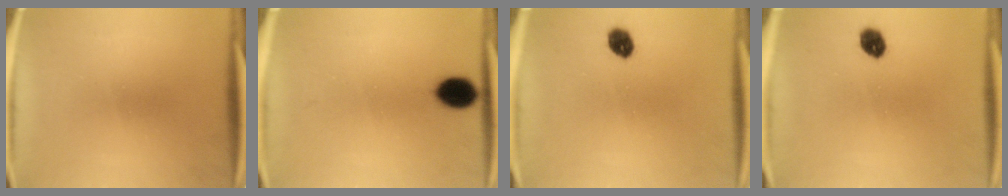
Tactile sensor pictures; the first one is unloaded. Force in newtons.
{"total": 6.3}
{"total": 4.0}
{"total": 4.0}